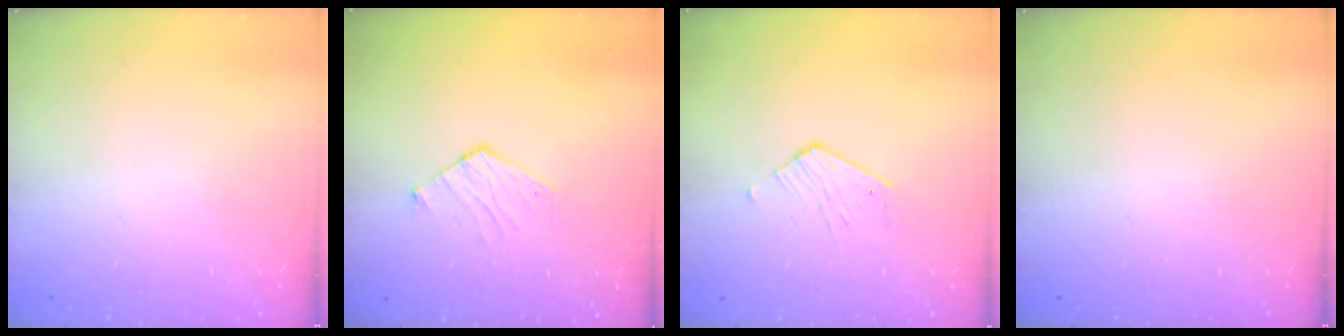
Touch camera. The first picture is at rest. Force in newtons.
{"total": 4.7, "press": 4.7, "slide": 0.5}
{"total": 2.5, "press": 2.5, "slide": 0.2}
{"total": 0.0}